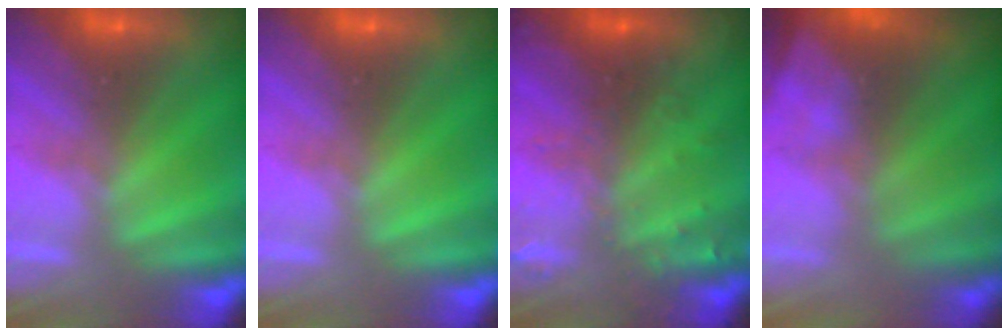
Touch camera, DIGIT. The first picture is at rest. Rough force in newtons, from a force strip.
{"total": 0.0}
{"total": 3.0}
{"total": 8.5}